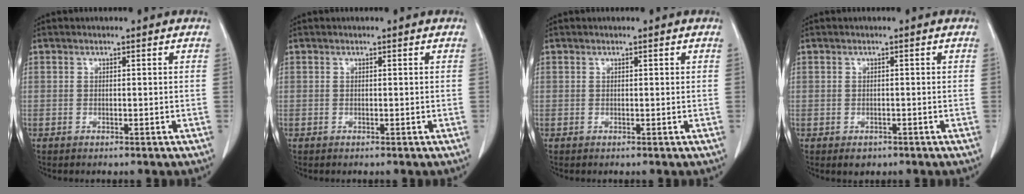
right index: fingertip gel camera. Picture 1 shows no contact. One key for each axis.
{"total": 0.0}
{"total": 0.0}
{"total": 1.7, "fx": -0.9, "fy": 1.3, "fz": 0.6, "tx": -0.006, "ty": 0.001, "tz": -0.006}